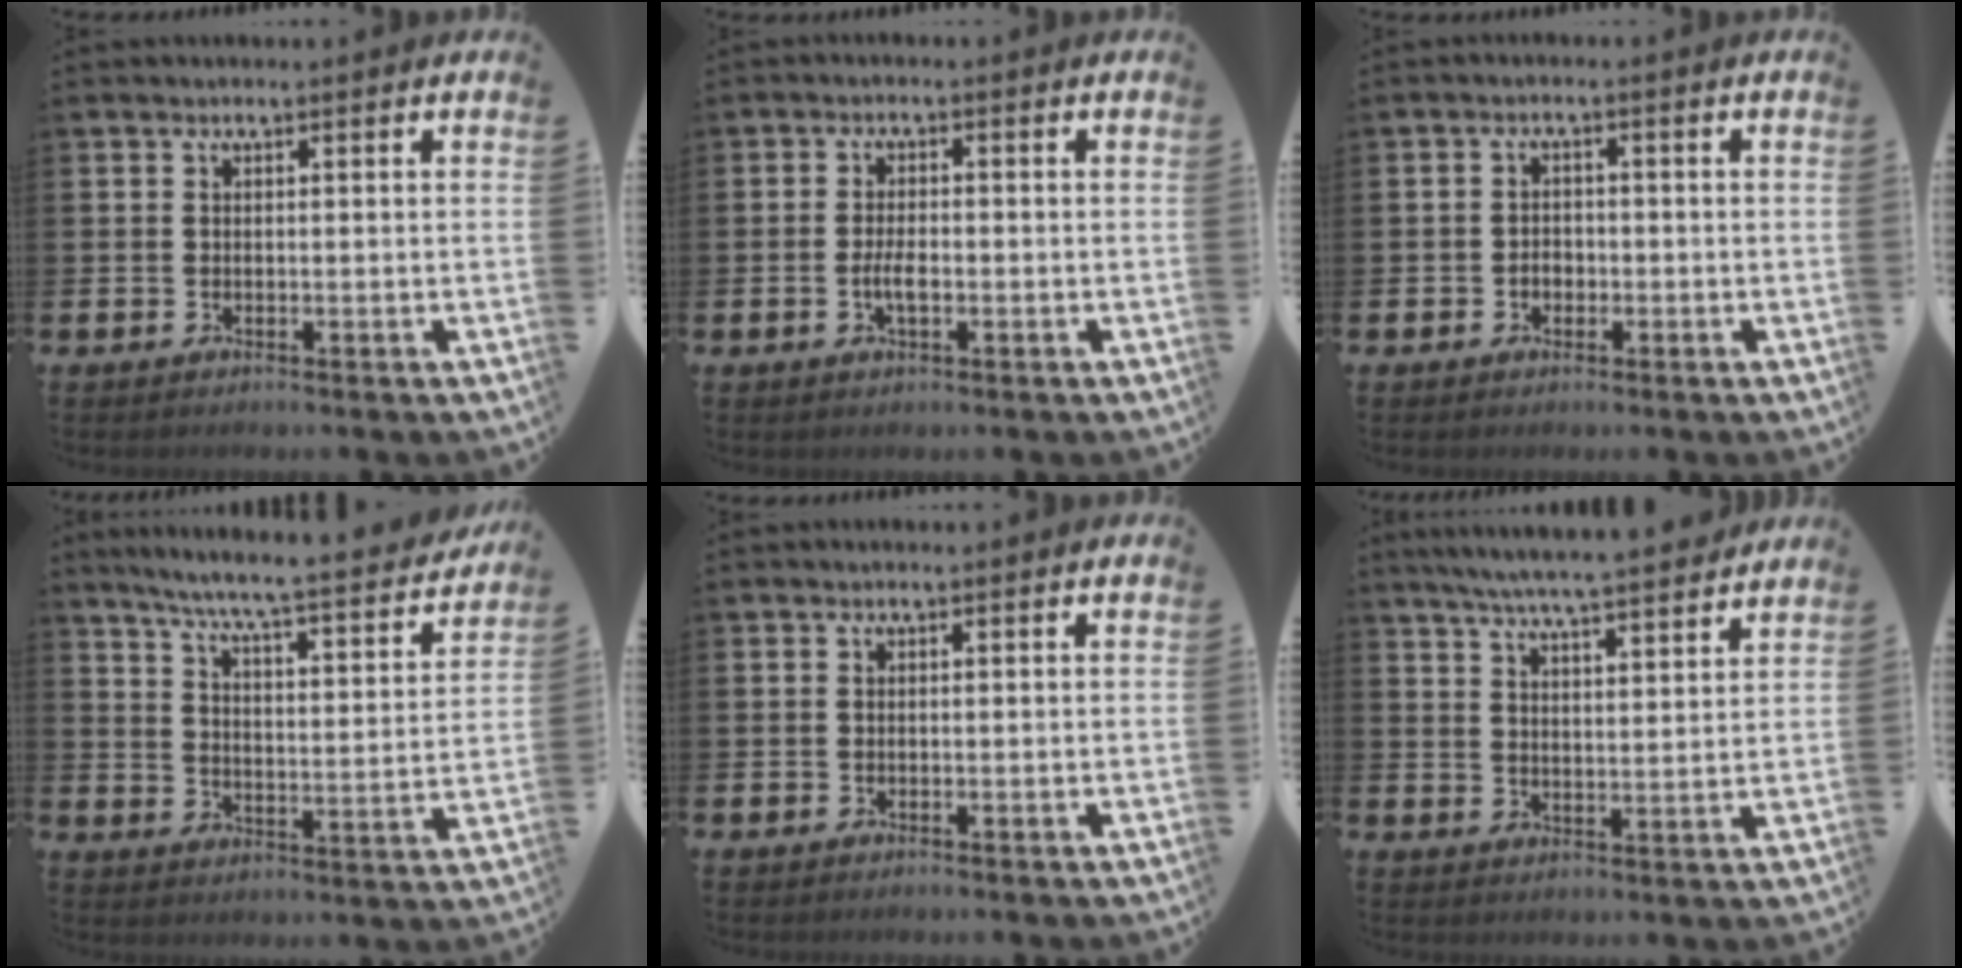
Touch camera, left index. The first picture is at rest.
{"total": 2.7, "force": [-0.6, 1.1, 2.4], "torque": [-0.036, -0.002, -0.013]}
{"total": 1.4, "force": [-0.6, 1.2, 0.4], "torque": [-0.002, 0.001, -0.015]}
{"total": 6.9, "force": [6.3, 0.1, 2.9], "torque": [-0.078, -0.055, 0.101]}
{"total": 0.0}
{"total": 6.6, "force": [6.3, -0.2, 1.7], "torque": [-0.044, -0.041, 0.110]}